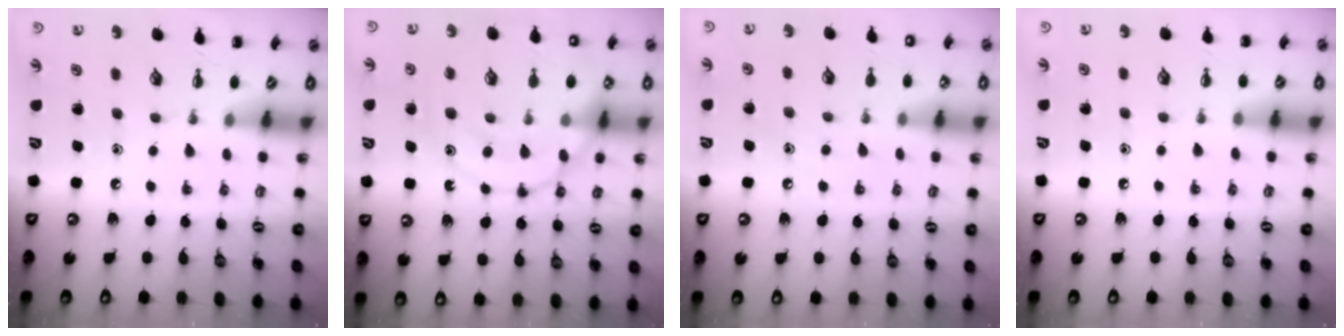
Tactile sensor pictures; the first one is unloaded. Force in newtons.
{"total": 17.1, "press": 17.0, "slide": 2.2}
{"total": 7.8, "press": 7.5, "slide": 2.0}
{"total": 7.5, "press": 7.1, "slide": 2.3}